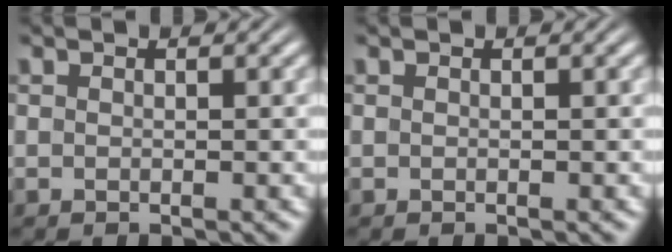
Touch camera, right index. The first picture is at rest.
{"total": 0.0}